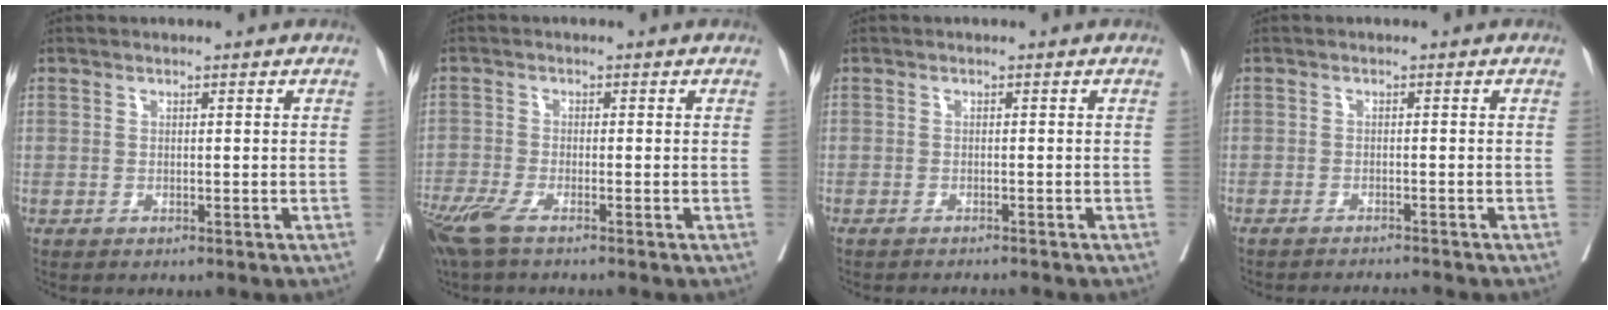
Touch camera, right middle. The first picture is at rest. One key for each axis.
{"total": 5.8, "fx": -4.4, "fy": 0.5, "fz": 3.7, "tx": -0.072, "ty": -0.014, "tz": -0.084}
{"total": 4.0, "fx": -3.8, "fy": 0.1, "fz": 1.4, "tx": -0.016, "ty": -0.003, "tz": -0.052}
{"total": 4.9, "fx": -4.8, "fy": -0.5, "fz": 1.3, "tx": -0.012, "ty": -0.008, "tz": -0.067}